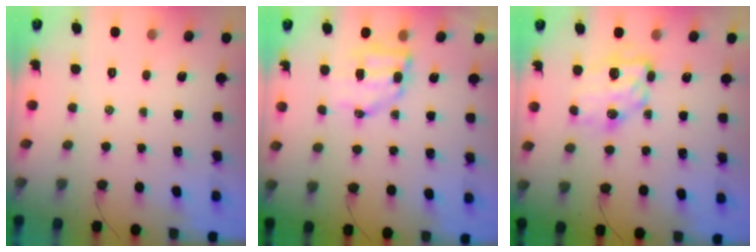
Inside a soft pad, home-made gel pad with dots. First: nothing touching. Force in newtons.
{"total": 7.6, "press": 7.5, "slide": 1.2}
{"total": 9.6, "press": 9.4, "slide": 1.8}